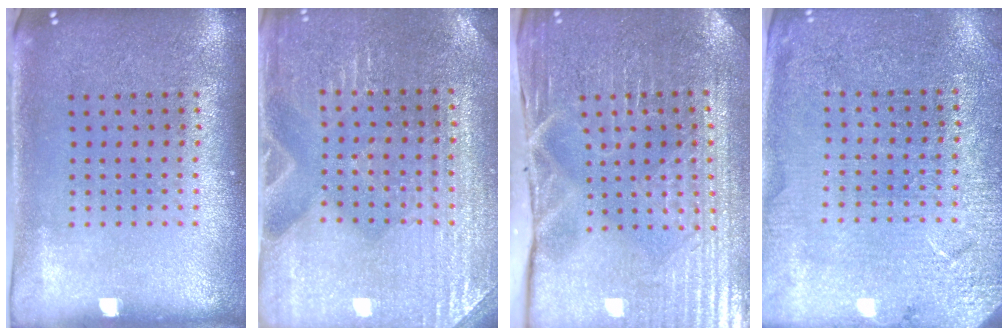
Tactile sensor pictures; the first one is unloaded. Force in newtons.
{"total": 3.2, "press": 3.1, "slide": 0.4}
{"total": 4.1, "press": 4.1, "slide": 0.5}
{"total": 2.8, "press": 2.8, "slide": 0.1}